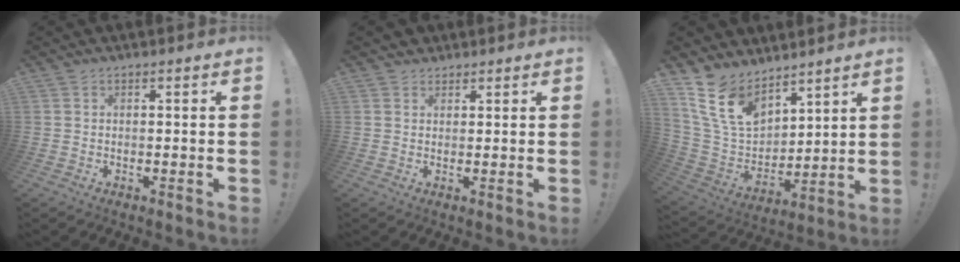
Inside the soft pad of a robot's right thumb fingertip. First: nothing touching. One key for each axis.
{"total": 2.4, "fx": 1.6, "fy": 1.7, "fz": 0.3, "tx": 0.001, "ty": -0.007, "tz": 0.028}
{"total": 15.3, "fx": 10.0, "fy": 8.8, "fz": 7.6, "tx": -0.158, "ty": -0.059, "tz": 0.196}